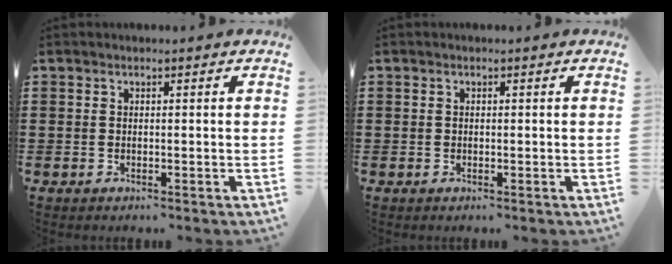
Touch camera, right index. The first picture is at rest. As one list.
[{"total": 0.0}]